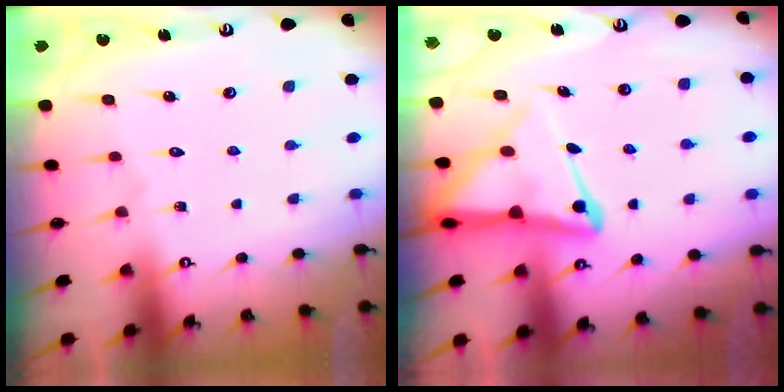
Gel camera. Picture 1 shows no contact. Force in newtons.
{"total": 10.1, "press": 10.1, "slide": 1.1}